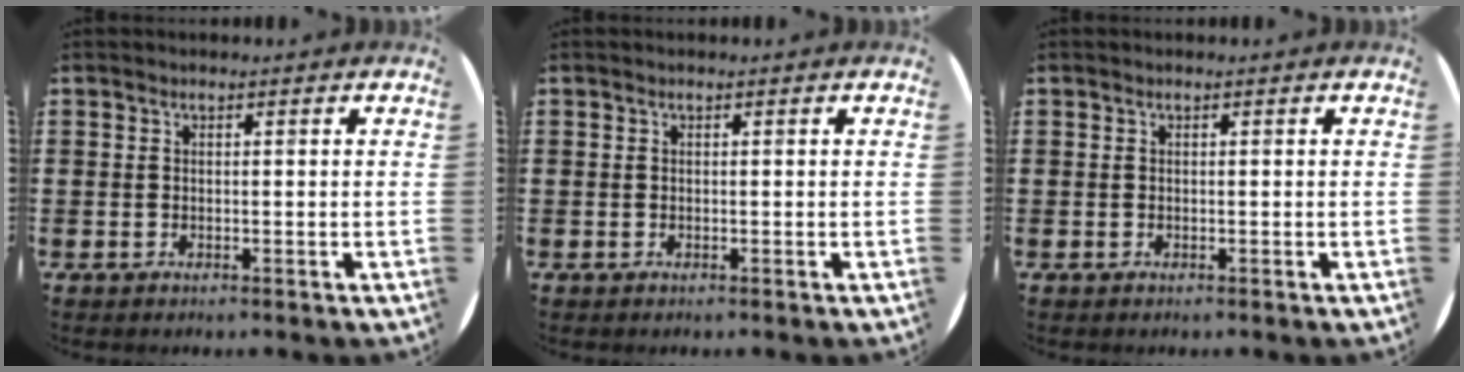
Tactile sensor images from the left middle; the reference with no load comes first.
{"total": 0.0}
{"total": 0.0}